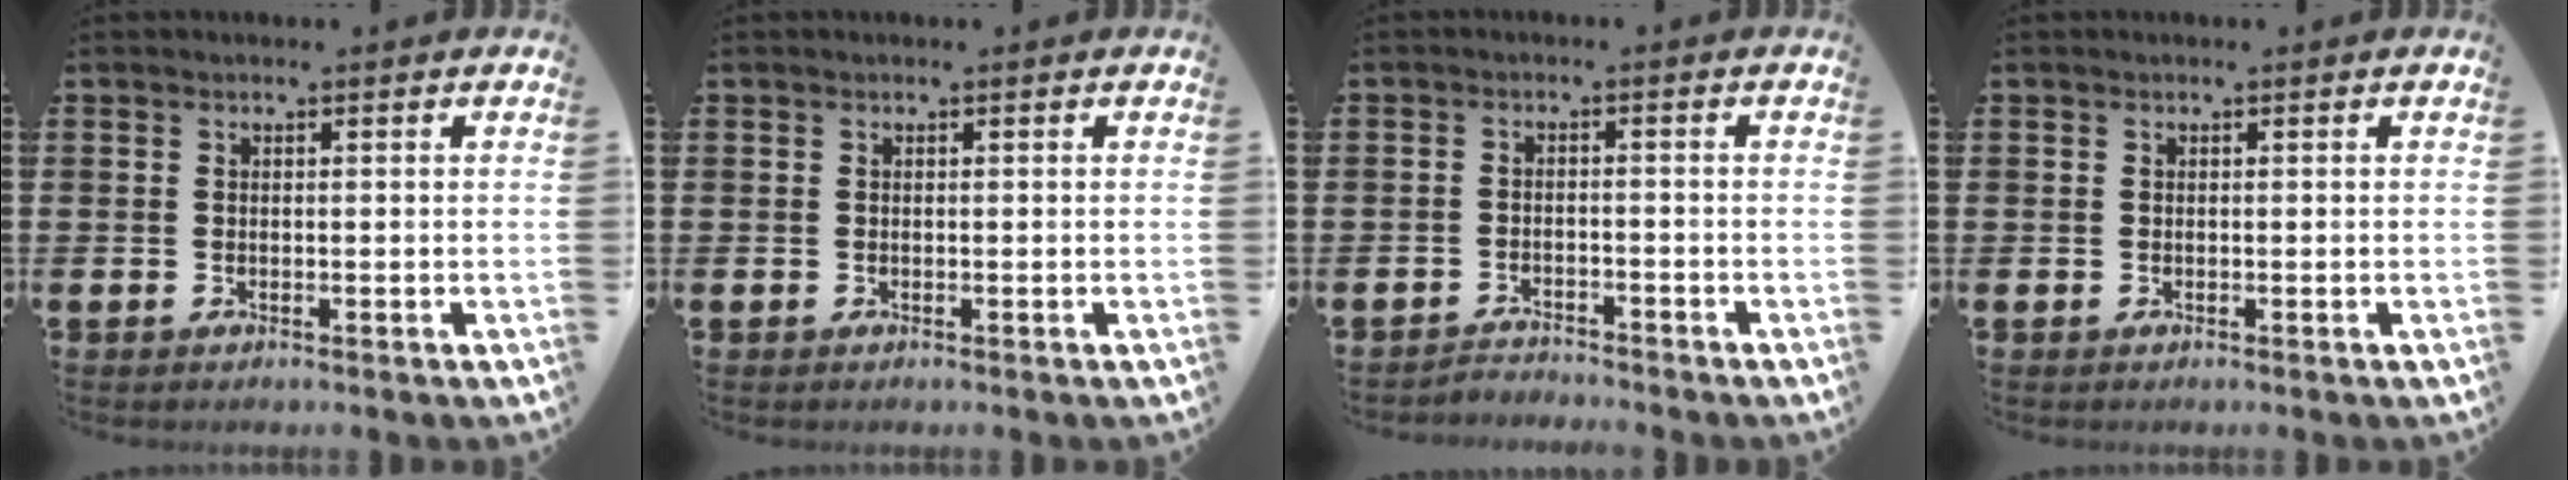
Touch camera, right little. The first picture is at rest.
{"total": 0.0}
{"total": 2.0, "force": [-2.0, 0.0, -0.3], "torque": [-0.001, 0.003, -0.044]}
{"total": 0.0}